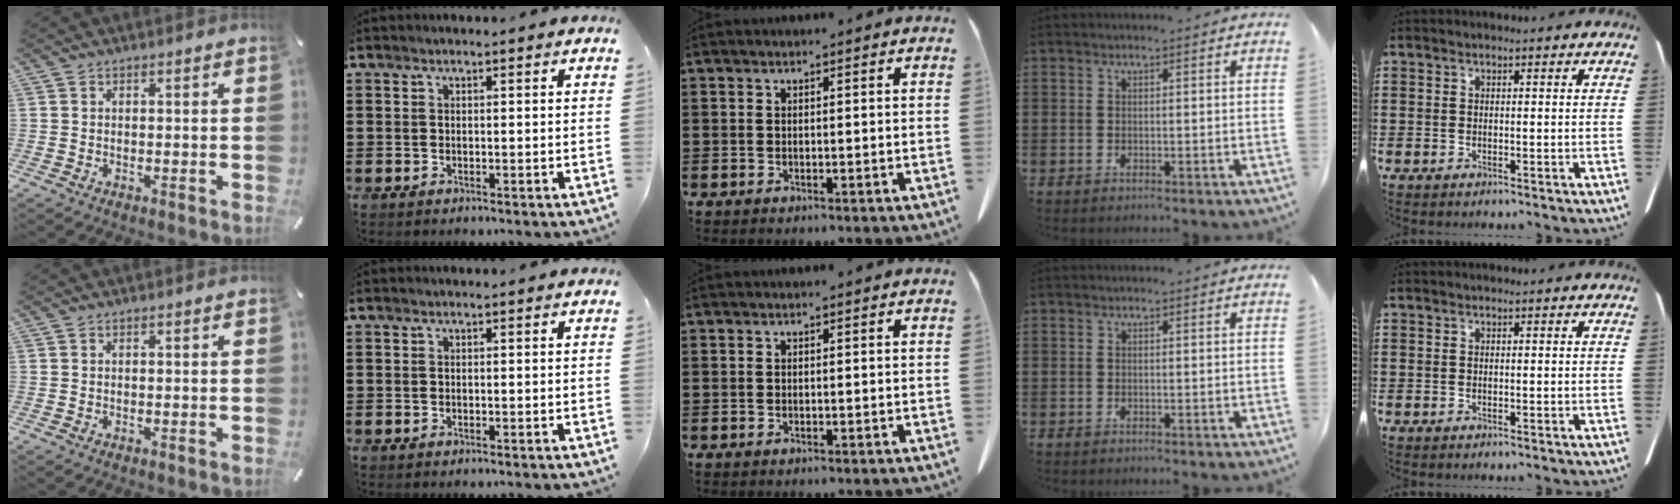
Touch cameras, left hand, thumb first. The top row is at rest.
{}